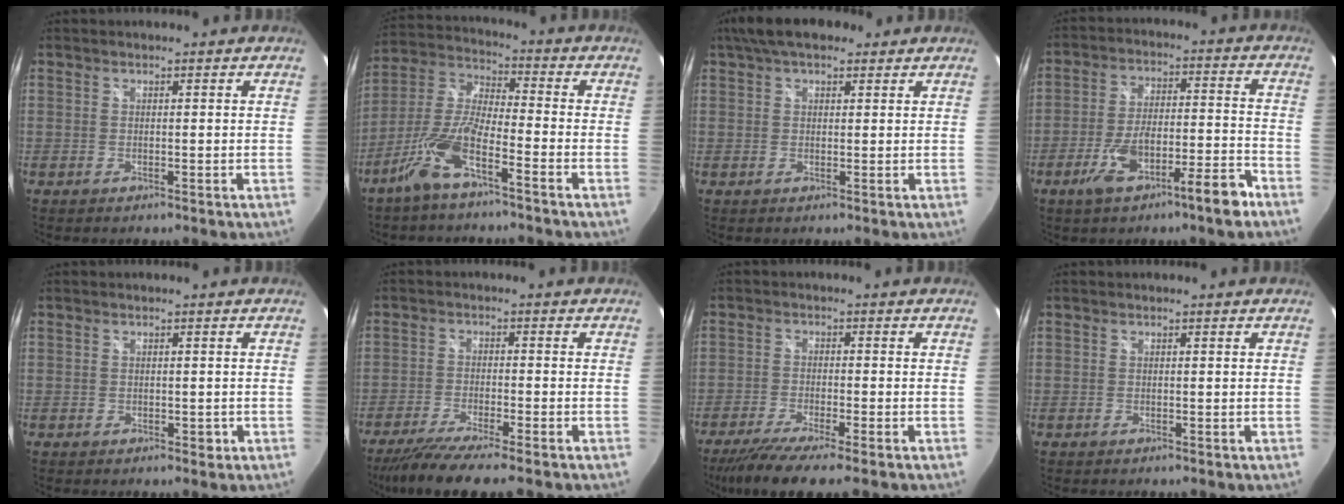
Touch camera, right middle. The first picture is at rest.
{"total": 10.2, "force": [-6.4, 2.0, 7.7], "torque": [-0.173, -0.001, -0.124]}
{"total": 7.6, "force": [5.1, 3.4, 4.6], "torque": [-0.075, 0.034, 0.079]}
{"total": 11.6, "force": [-7.4, 1.7, 8.7], "torque": [-0.158, 0.004, -0.114]}
{"total": 1.0, "force": [-0.3, 0.9, 0.5], "torque": [-0.002, -0.001, -0.004]}
{"total": 9.4, "force": [-7.7, 0.2, 5.3], "torque": [-0.120, -0.030, -0.131]}
{"total": 8.7, "force": [-6.8, 0.2, 5.4], "torque": [-0.123, -0.033, -0.117]}
{"total": 0.0}